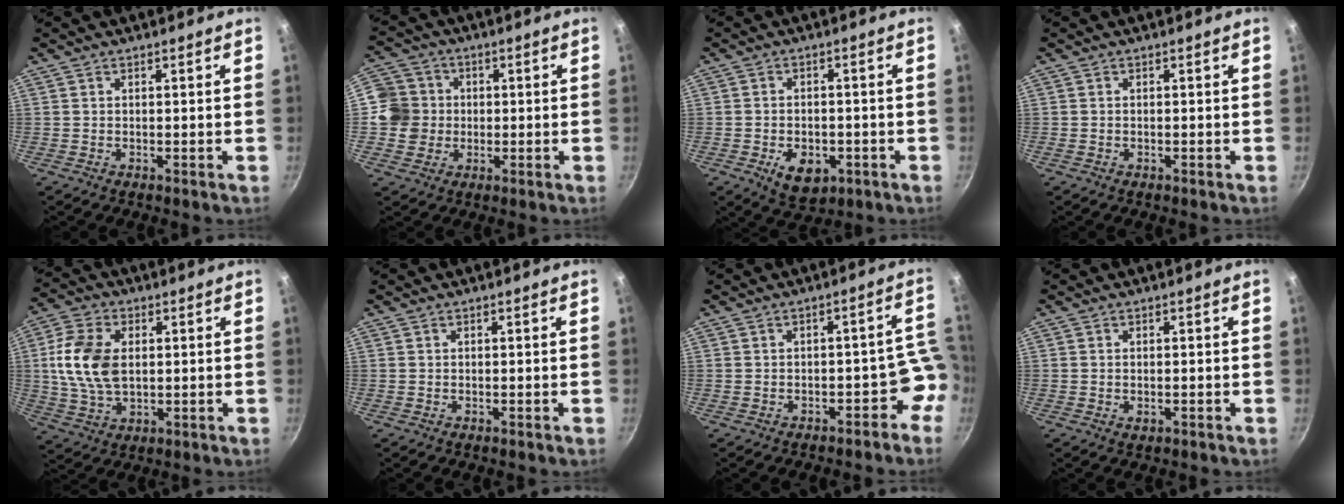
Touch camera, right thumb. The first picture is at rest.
{"total": 7.8, "force": [-0.1, 7.6, 1.8], "torque": [0.006, 0.012, -0.016]}
{"total": 7.8, "force": [-2.8, 5.0, 5.2], "torque": [-0.063, 0.005, -0.033]}
{"total": 0.0}
{"total": 12.3, "force": [1.4, 7.9, 9.3], "torque": [-0.171, 0.001, 0.025]}
{"total": 0.0}
{"total": 6.4, "force": [-3.6, 3.8, 3.7], "torque": [0.028, 0.071, -0.033]}
{"total": 1.1, "force": [-0.2, 0.6, 0.9], "torque": [-0.014, -0.001, -0.003]}